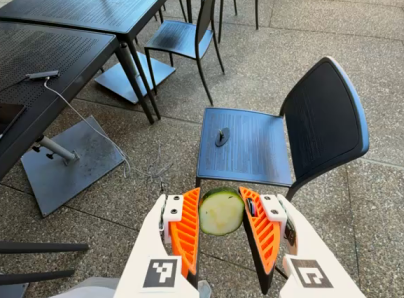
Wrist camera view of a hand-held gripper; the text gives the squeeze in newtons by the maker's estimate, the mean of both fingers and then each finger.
{"total": 12.2, "left": 12.0, "right": 12.5}